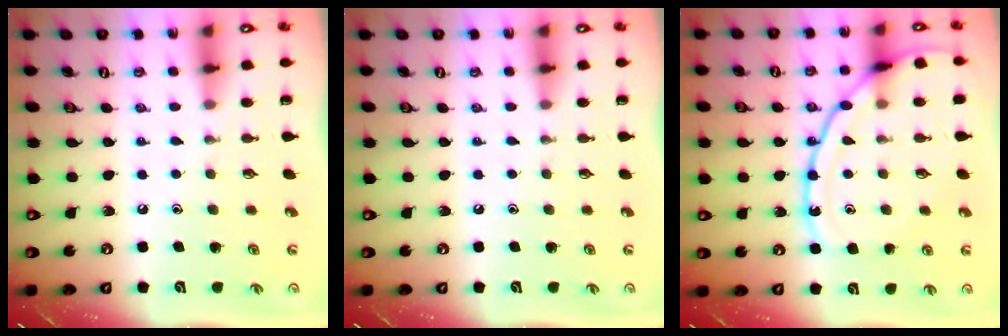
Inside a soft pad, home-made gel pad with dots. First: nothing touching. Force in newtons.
{"total": 0.0}
{"total": 16.2, "press": 16.1, "slide": 1.5}